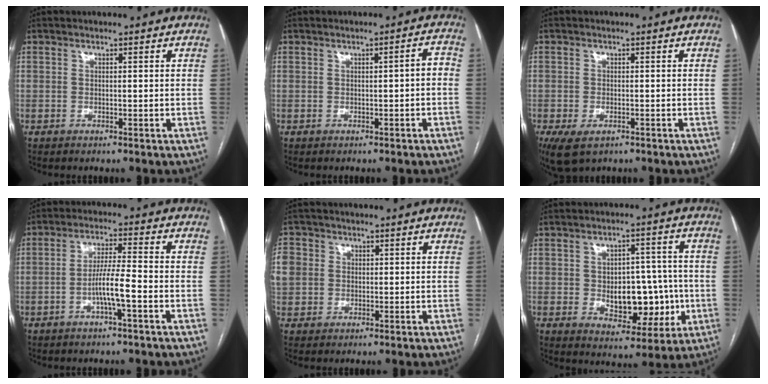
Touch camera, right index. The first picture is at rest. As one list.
[{"total": 1.9, "force": [-0.5, 0.4, 1.8], "torque": [-0.016, 0.005, -0.007]}, {"total": 5.7, "force": [-3.1, 3.3, 3.5], "torque": [-0.069, -0.010, -0.044]}, {"total": 5.8, "force": [-2.1, 0.1, 5.4], "torque": [-0.106, 0.007, -0.038]}, {"total": 9.9, "force": [1.6, 9.1, 3.7], "torque": [-0.124, 0.033, 0.039]}, {"total": 11.0, "force": [-1.4, 6.6, 8.7], "torque": [-0.109, 0.018, -0.005]}]